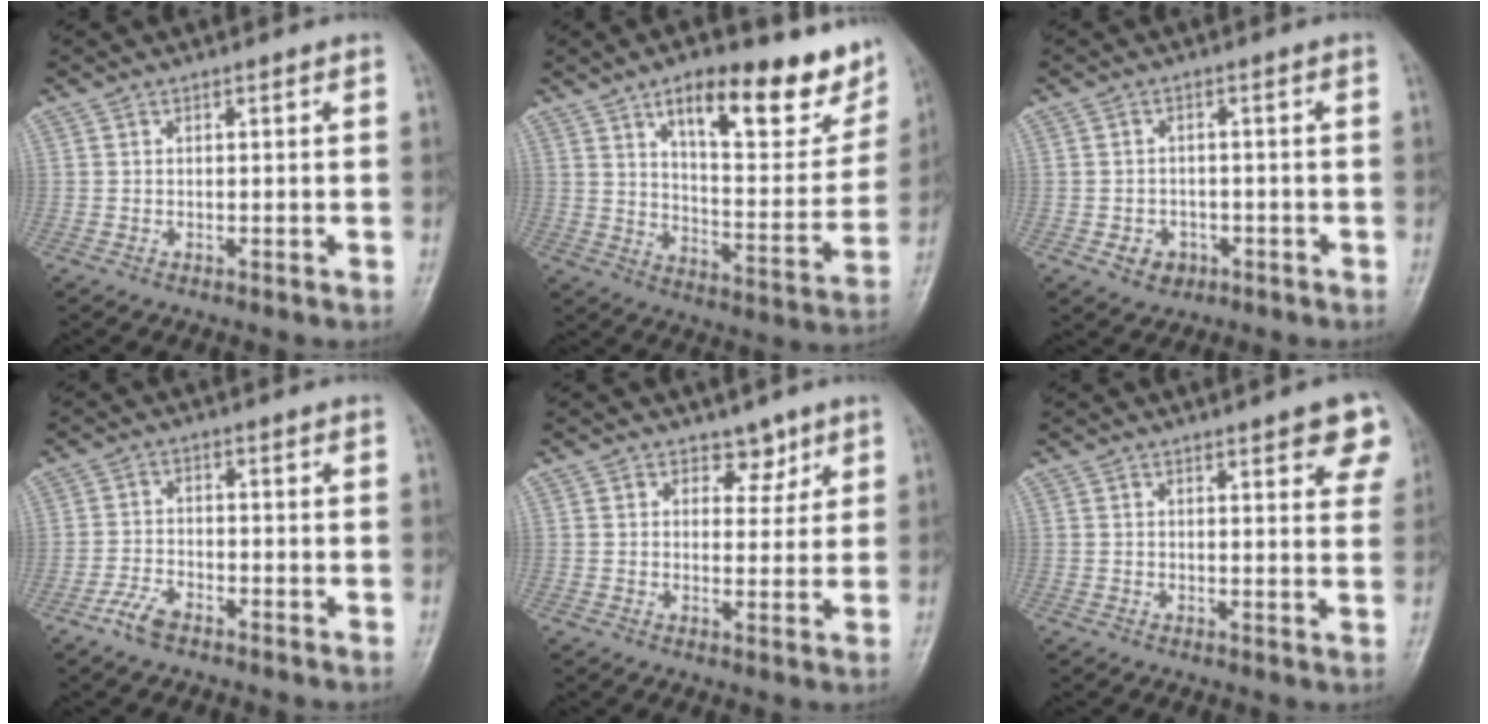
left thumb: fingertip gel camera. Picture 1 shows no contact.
{"total": 20.1, "force": [12.7, 7.7, 13.6], "torque": [-0.134, -0.060, 0.190]}
{"total": 3.8, "force": [-1.6, 3.1, 1.5], "torque": [-0.008, 0.011, -0.018]}
{"total": 3.7, "force": [-2.7, 1.5, 2.1], "torque": [-0.046, 0.012, -0.053]}
{"total": 3.8, "force": [2.5, 2.6, 1.2], "torque": [0.014, -0.014, 0.036]}
{"total": 7.5, "force": [4.3, 2.3, 5.7], "torque": [-0.041, -0.014, 0.047]}